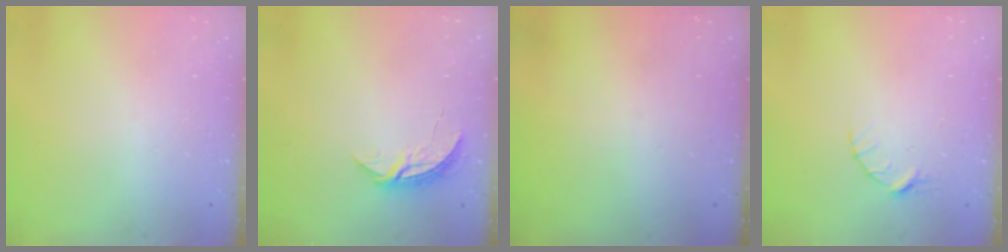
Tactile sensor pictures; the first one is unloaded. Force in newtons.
{"total": 6.2, "press": 6.2, "slide": 0.5}
{"total": 0.0}
{"total": 5.0, "press": 4.9, "slide": 0.7}